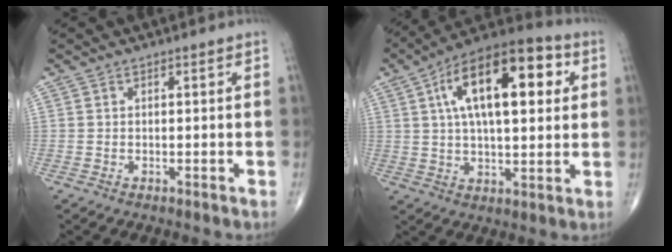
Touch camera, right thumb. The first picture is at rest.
{"total": 21.1, "force": [6.0, 9.3, 18.0], "torque": [-0.270, 0.015, 0.086]}